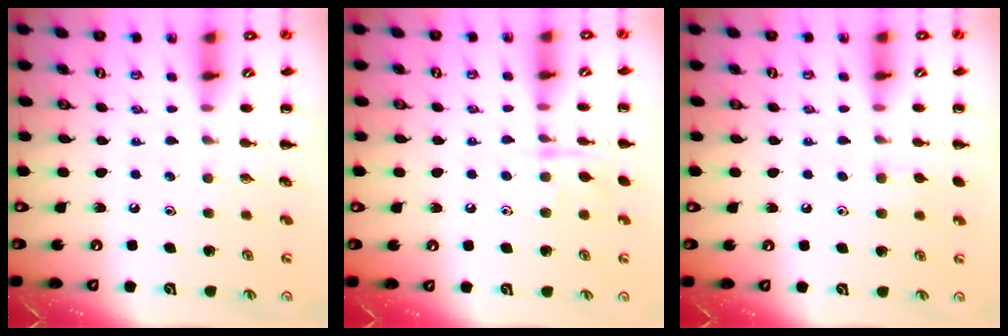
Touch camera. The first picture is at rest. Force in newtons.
{"total": 7.0, "press": 6.9, "slide": 0.8}
{"total": 4.4, "press": 4.2, "slide": 1.1}